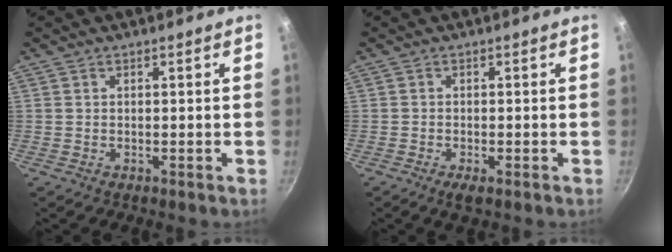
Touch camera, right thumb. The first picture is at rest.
{"total": 2.3, "force": [-1.3, 0.7, 1.8], "torque": [-0.041, -0.001, -0.024]}